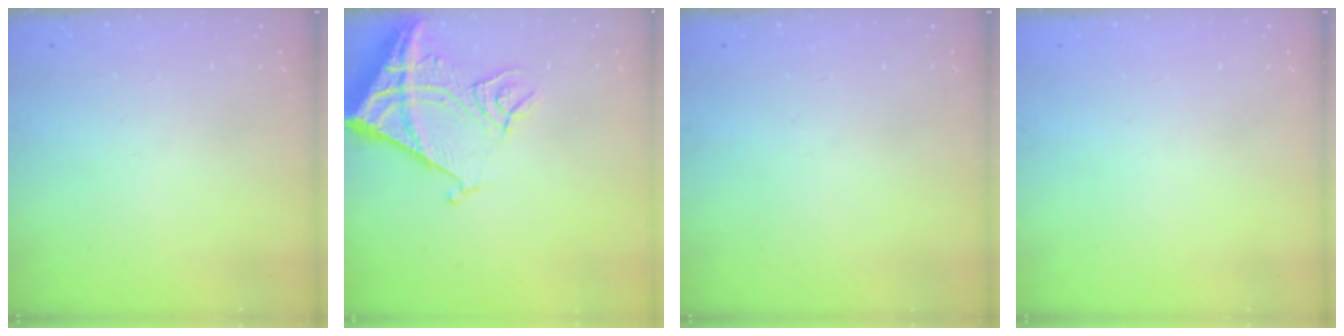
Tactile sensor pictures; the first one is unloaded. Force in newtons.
{"total": 14.7, "press": 14.6, "slide": 1.6}
{"total": 0.0}
{"total": 0.0}